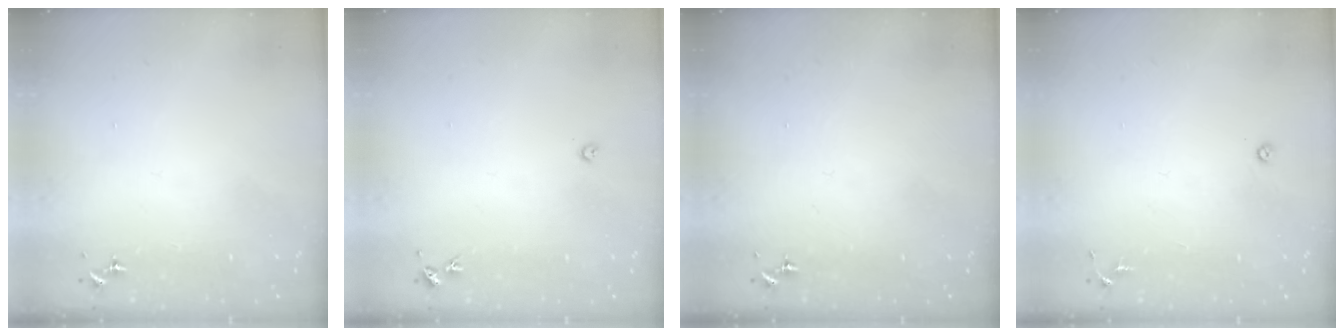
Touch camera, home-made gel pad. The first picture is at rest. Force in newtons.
{"total": 2.2, "press": 2.2, "slide": 0.3}
{"total": 0.0}
{"total": 3.5, "press": 3.4, "slide": 0.7}